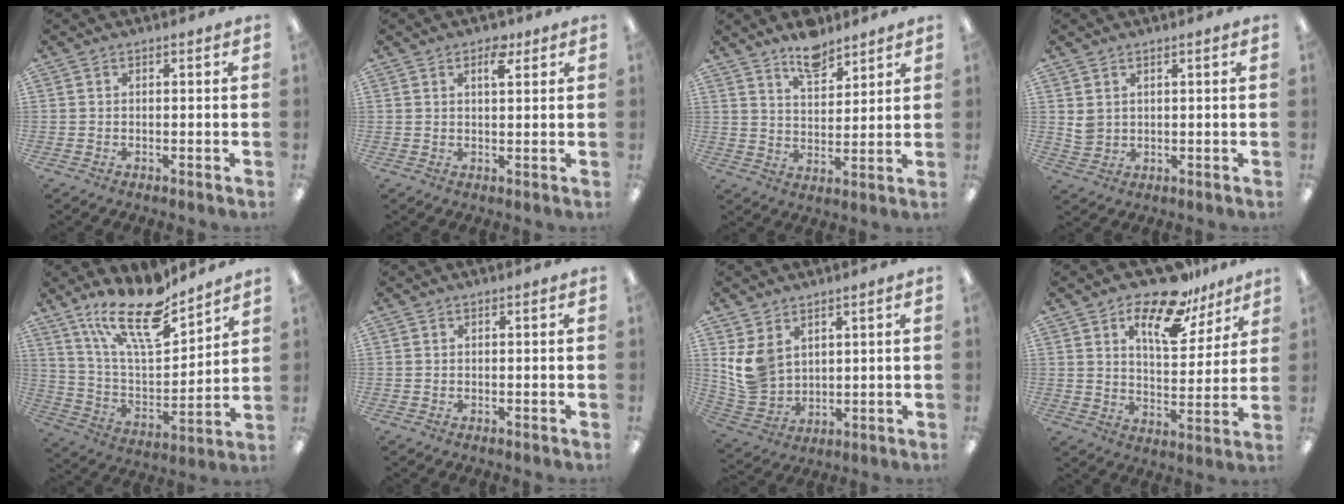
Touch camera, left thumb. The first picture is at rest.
{"total": 3.6, "force": [2.3, 1.5, 2.4], "torque": [-0.022, -0.010, 0.033]}
{"total": 8.2, "force": [6.7, 3.5, 3.4], "torque": [-0.044, -0.041, 0.117]}
{"total": 3.1, "force": [1.5, 2.5, 1.1], "torque": [-0.025, 0.000, 0.030]}
{"total": 19.3, "force": [14.5, 5.9, 11.3], "torque": [-0.203, -0.093, 0.251]}
{"total": 0.0}
{"total": 8.6, "force": [3.9, 6.5, 4.1], "torque": [-0.104, -0.013, 0.078]}
{"total": 16.0, "force": [11.2, 6.8, 9.2], "torque": [-0.140, -0.059, 0.190]}